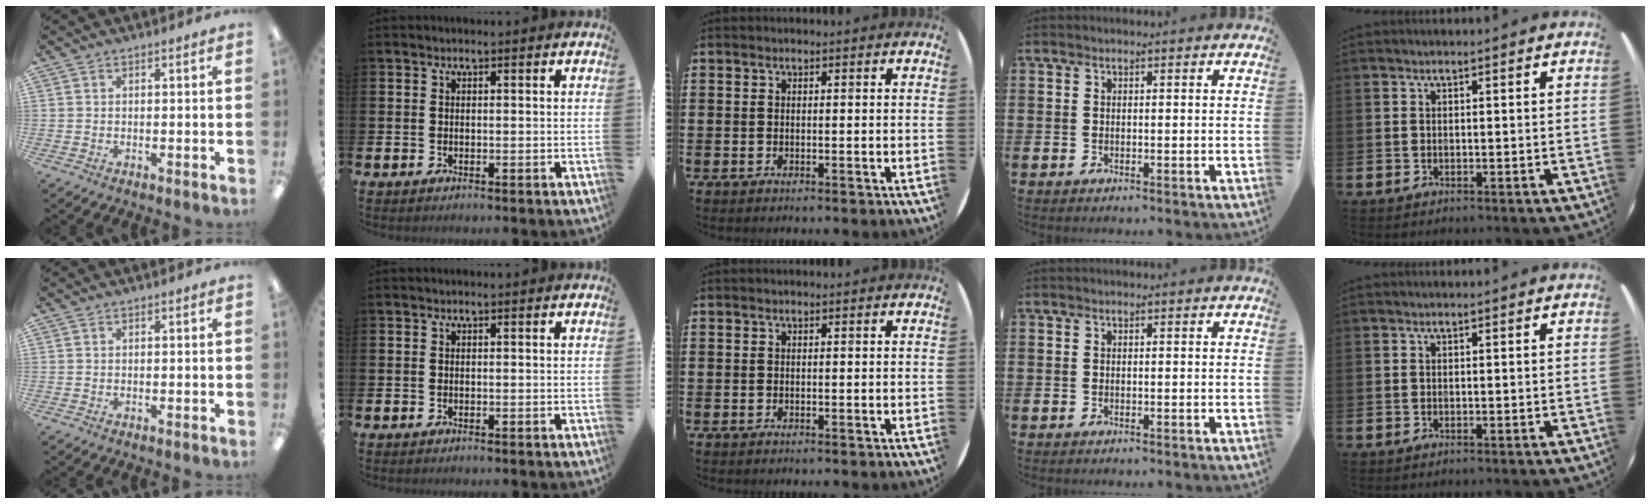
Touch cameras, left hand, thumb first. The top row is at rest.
{}